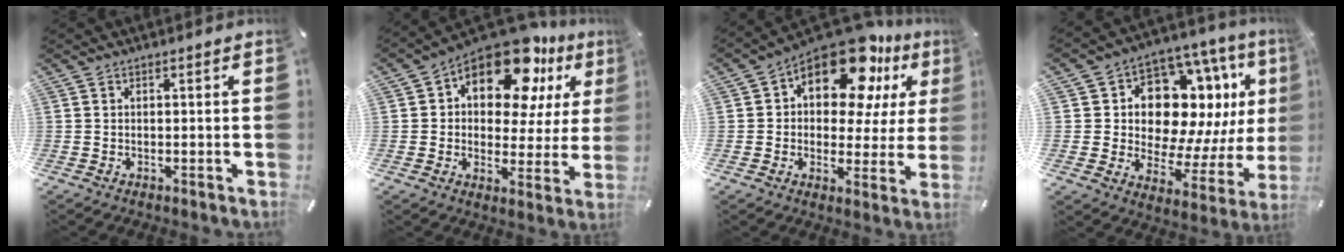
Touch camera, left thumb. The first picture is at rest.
{"total": 16.3, "force": [10.4, 8.3, 9.5], "torque": [-0.150, -0.069, 0.179]}
{"total": 16.7, "force": [10.3, 8.3, 10.2], "torque": [-0.159, -0.069, 0.178]}
{"total": 17.2, "force": [6.9, 11.7, 10.6], "torque": [-0.153, -0.055, 0.126]}